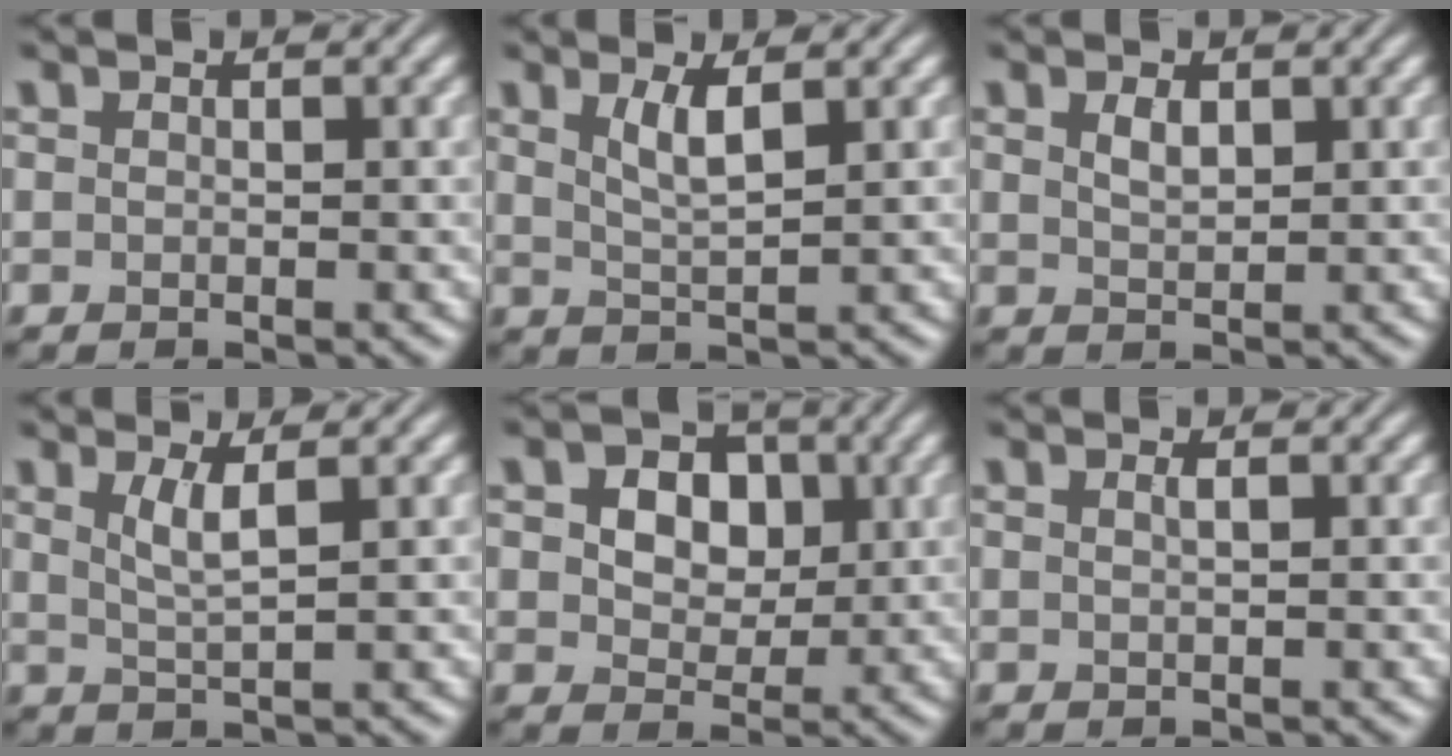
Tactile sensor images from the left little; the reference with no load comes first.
{"total": 2.6, "force": [1.2, 0.6, 2.2], "torque": [-0.044, -0.004, 0.025]}
{"total": 1.5, "force": [0.8, 0.7, 1.1], "torque": [-0.023, 0.000, 0.018]}
{"total": 2.5, "force": [1.0, 0.5, 2.2], "torque": [-0.043, -0.004, 0.020]}
{"total": 6.9, "force": [2.0, 5.0, 4.3], "torque": [-0.071, 0.017, 0.016]}
{"total": 0.7, "force": [0.3, 0.2, 0.6], "torque": [-0.008, 0.003, 0.004]}